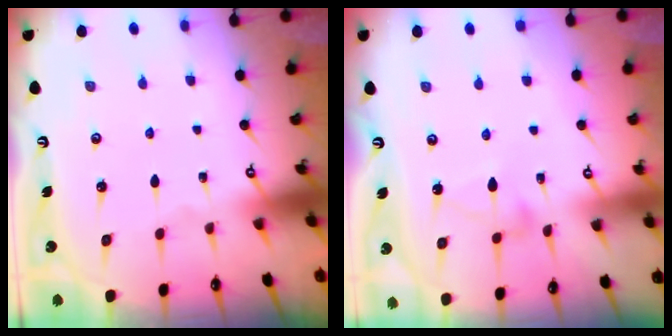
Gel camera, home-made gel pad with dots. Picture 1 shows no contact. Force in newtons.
{"total": 3.9, "press": 3.9, "slide": 0.2}